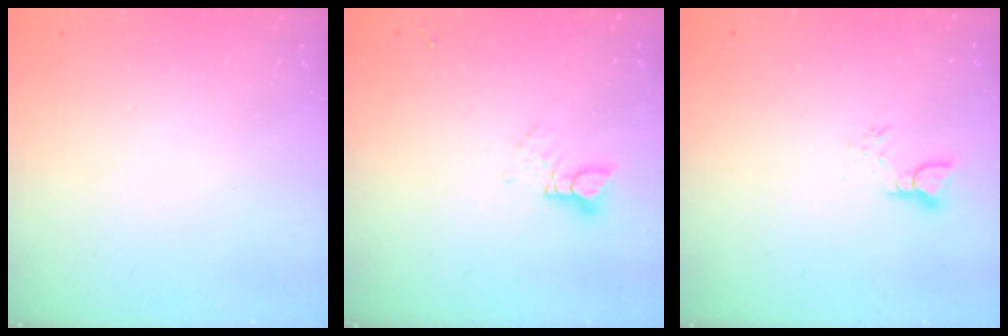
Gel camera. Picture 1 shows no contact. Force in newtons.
{"total": 2.9, "press": 2.9, "slide": 0.4}
{"total": 2.3, "press": 2.3, "slide": 0.2}